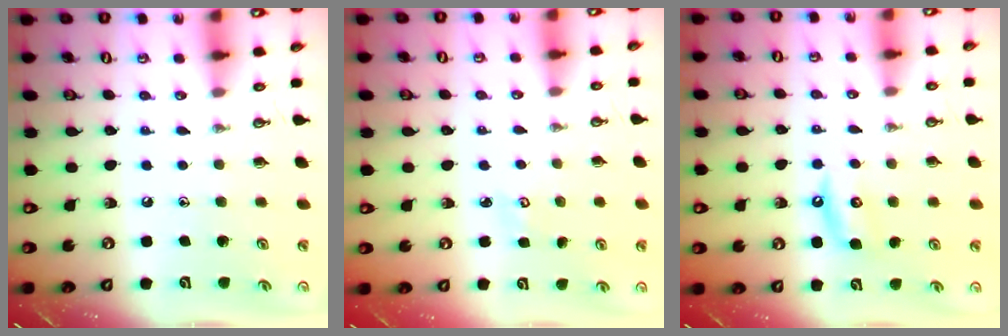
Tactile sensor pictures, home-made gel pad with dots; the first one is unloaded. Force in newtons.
{"total": 2.8, "press": 2.8, "slide": 0.3}
{"total": 5.0, "press": 5.0, "slide": 0.4}